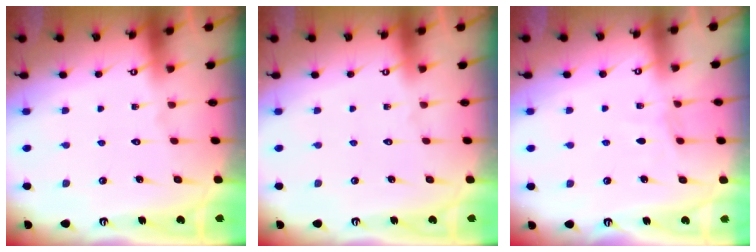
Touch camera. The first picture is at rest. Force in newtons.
{"total": 0.0}
{"total": 2.6, "press": 2.6, "slide": 0.3}